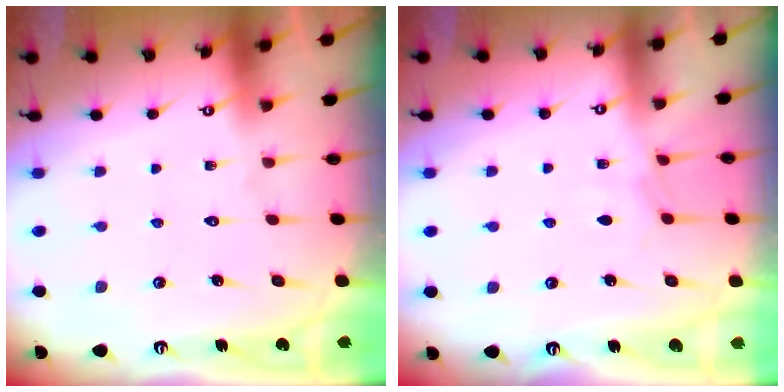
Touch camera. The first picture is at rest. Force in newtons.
{"total": 3.2, "press": 3.2, "slide": 0.5}